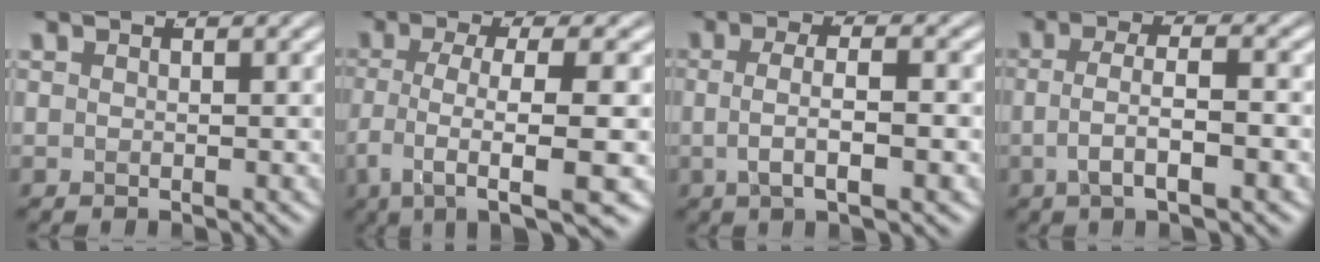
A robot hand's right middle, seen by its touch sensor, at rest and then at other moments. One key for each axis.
{"total": 8.9, "fx": -5.3, "fy": 3.1, "fz": 6.5, "tx": -0.123, "ty": -0.039, "tz": -0.070}
{"total": 3.8, "fx": -0.9, "fy": 1.2, "fz": 3.4, "tx": -0.056, "ty": -0.004, "tz": -0.015}
{"total": 3.8, "fx": -1.4, "fy": 1.4, "fz": 3.3, "tx": -0.056, "ty": -0.006, "tz": -0.024}